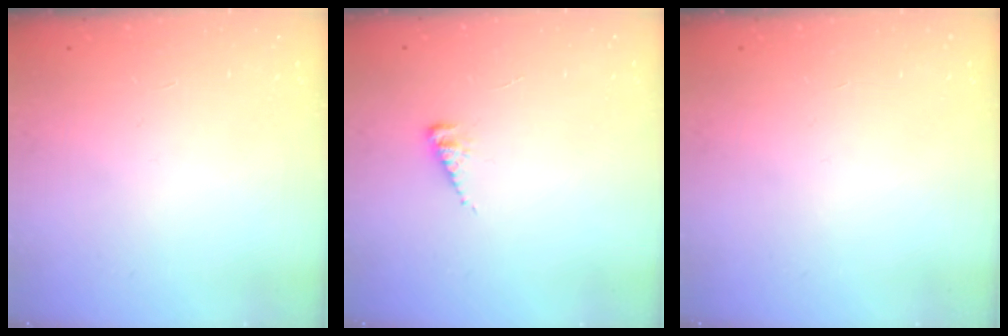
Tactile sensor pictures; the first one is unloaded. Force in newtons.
{"total": 4.3, "press": 4.2, "slide": 0.5}
{"total": 0.0}